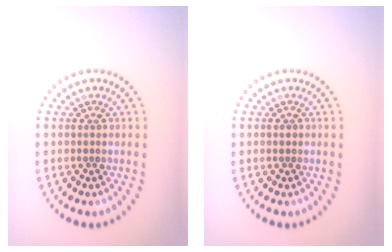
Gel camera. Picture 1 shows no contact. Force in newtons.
{"total": 0.6, "press": 0.6, "slide": 0.1}